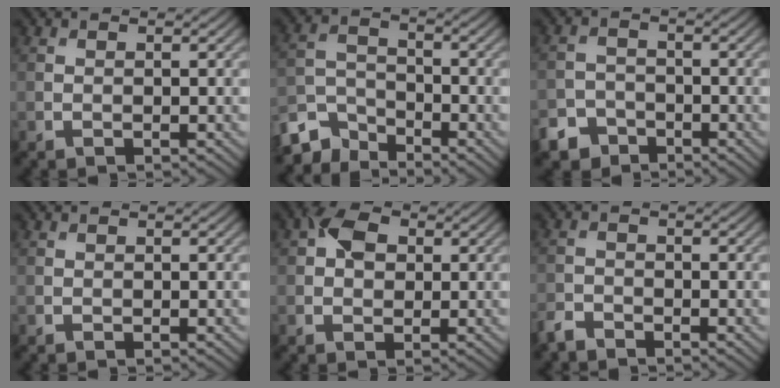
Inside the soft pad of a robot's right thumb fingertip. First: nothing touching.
{"total": 6.2, "force": [-5.2, 2.8, 1.9], "torque": [-0.043, -0.008, -0.119]}
{"total": 4.2, "force": [-3.2, 2.5, 0.9], "torque": [-0.020, -0.003, -0.063]}
{"total": 0.0}
{"total": 4.1, "force": [1.0, 3.0, 2.6], "torque": [-0.048, 0.008, 0.007]}
{"total": 2.4, "force": [-2.2, 0.8, 0.6], "torque": [-0.014, -0.005, -0.053]}